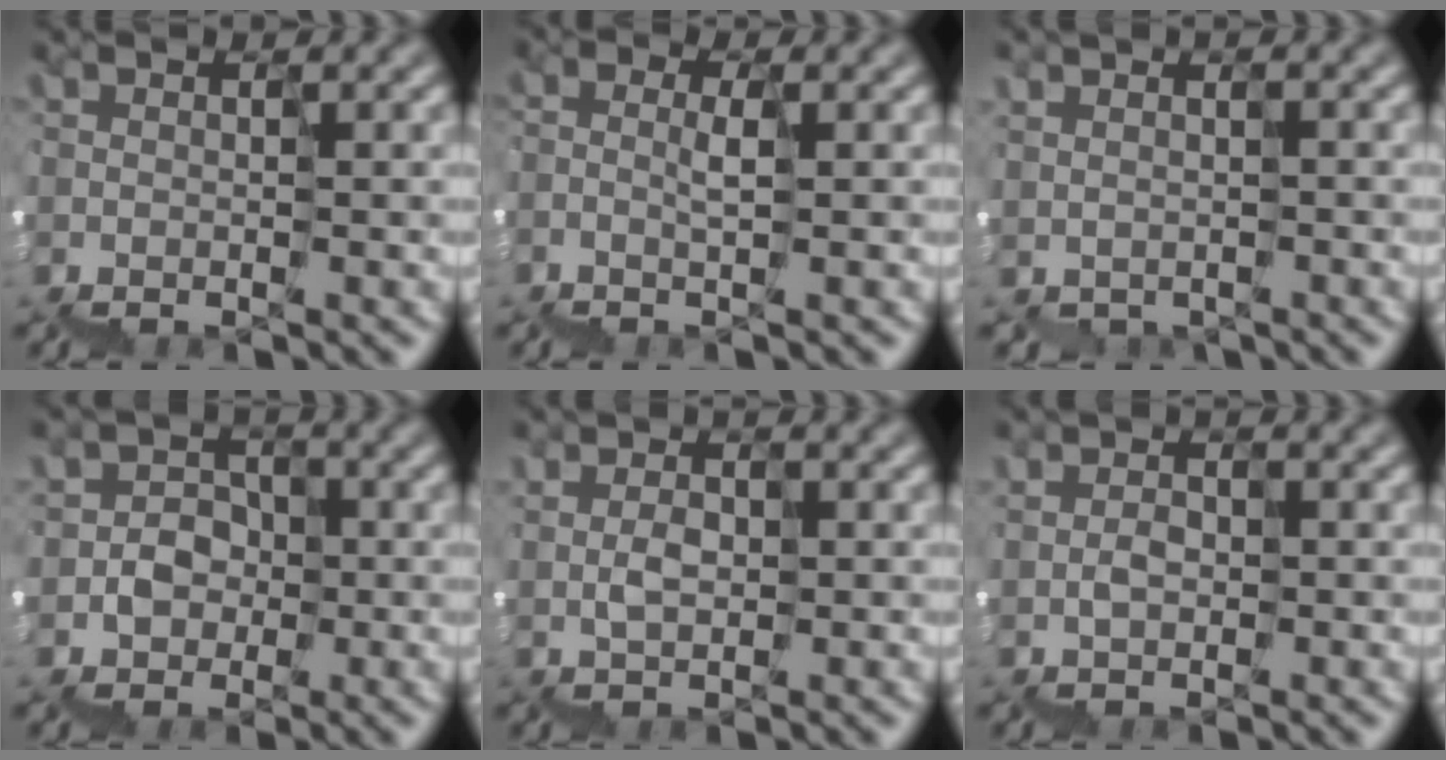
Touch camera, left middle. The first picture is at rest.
{"total": 1.6, "force": [-0.4, 0.7, 1.4], "torque": [-0.033, 0.016, -0.017]}
{"total": 1.6, "force": [-1.4, 0.7, -0.4], "torque": [0.012, -0.009, -0.006]}
{"total": 2.6, "force": [0.0, 2.6, 0.2], "torque": [0.002, 0.011, 0.000]}
{"total": 1.3, "force": [1.2, 0.4, 0.0], "torque": [0.006, 0.014, 0.026]}
{"total": 1.0, "force": [0.9, 0.4, -0.4], "torque": [0.013, 0.013, 0.019]}